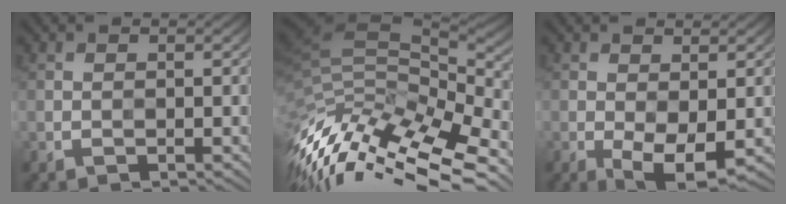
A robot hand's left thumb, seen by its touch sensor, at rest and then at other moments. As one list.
[{"total": 14.2, "force": [-5.8, 6.6, 11.2], "torque": [-0.260, -0.021, -0.095]}, {"total": 4.4, "force": [-0.8, 1.8, 3.9], "torque": [-0.075, -0.007, -0.012]}]